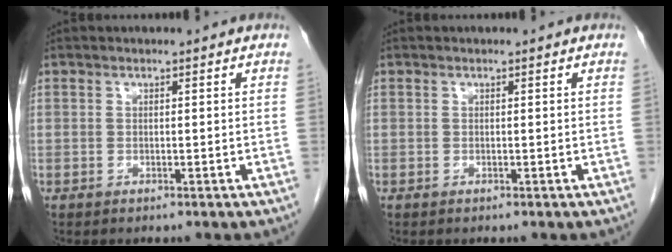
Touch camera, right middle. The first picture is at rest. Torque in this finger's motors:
{"motor_torque": [-0.14, 0.00, -0.04, 0.00]}